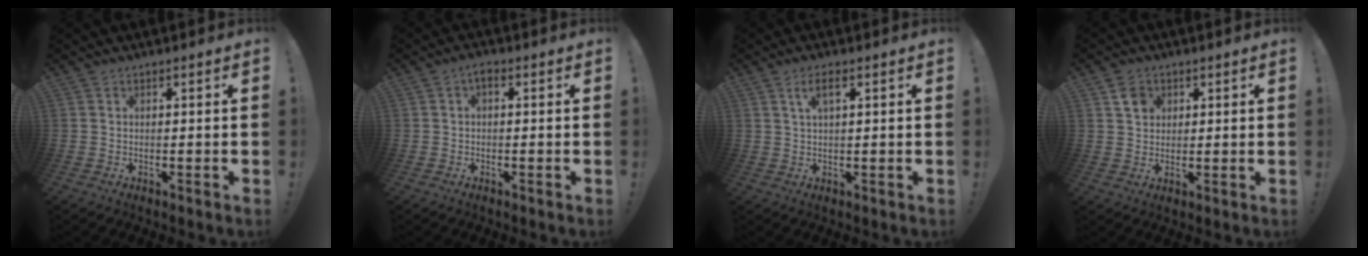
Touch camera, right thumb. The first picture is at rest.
{"total": 1.8, "force": [-0.4, 0.9, 1.6], "torque": [-0.030, 0.006, -0.008]}
{"total": 3.9, "force": [1.7, 1.0, 3.4], "torque": [-0.056, -0.002, 0.025]}
{"total": 4.5, "force": [2.3, 3.8, 1.1], "torque": [-0.007, -0.008, 0.040]}